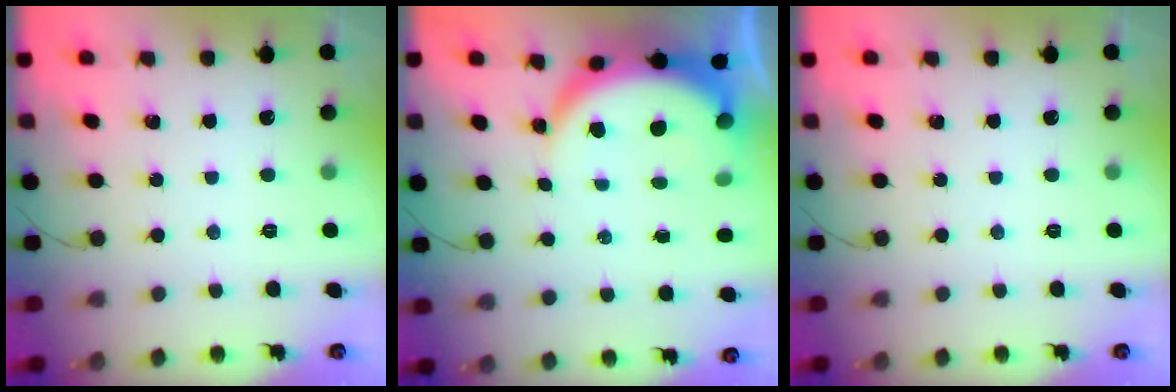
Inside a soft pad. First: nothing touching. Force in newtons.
{"total": 8.4, "press": 8.3, "slide": 1.0}
{"total": 0.0}